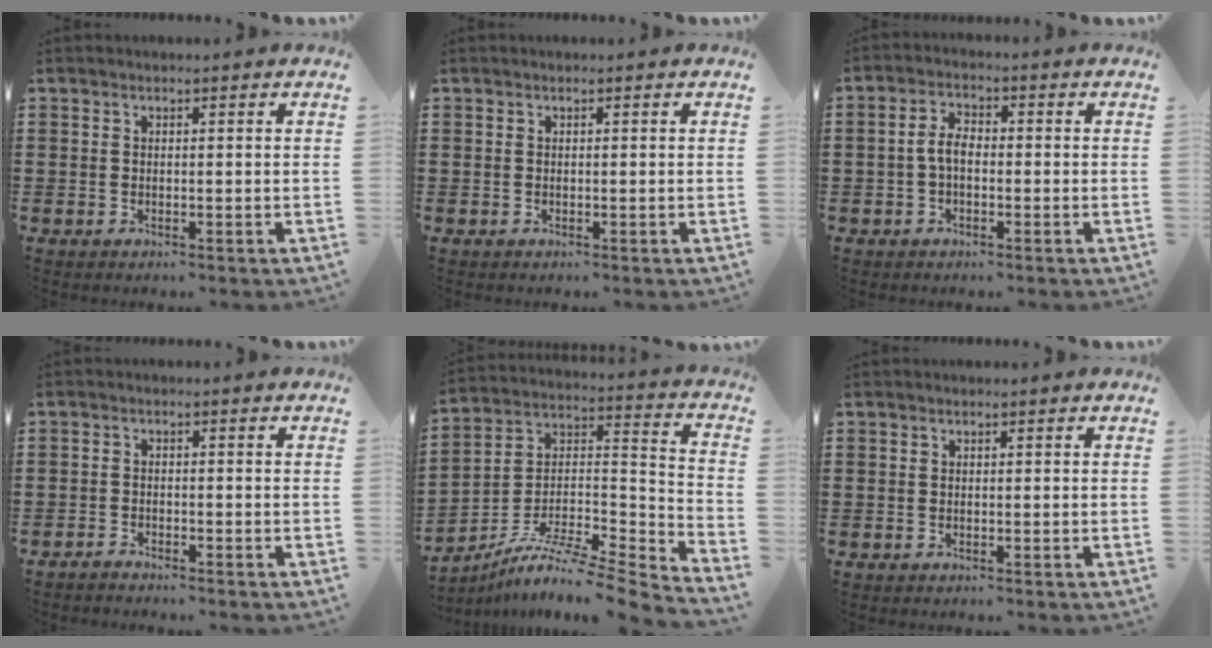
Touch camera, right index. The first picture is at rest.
{"total": 0.0}
{"total": 3.8, "force": [-0.7, 2.0, 3.1], "torque": [-0.081, -0.002, -0.020]}
{"total": 1.3, "force": [-1.3, 0.2, 0.0], "torque": [-0.005, 0.003, -0.028]}
{"total": 8.3, "force": [-7.0, 1.0, 4.3], "torque": [-0.082, -0.005, -0.142]}
{"total": 0.0}